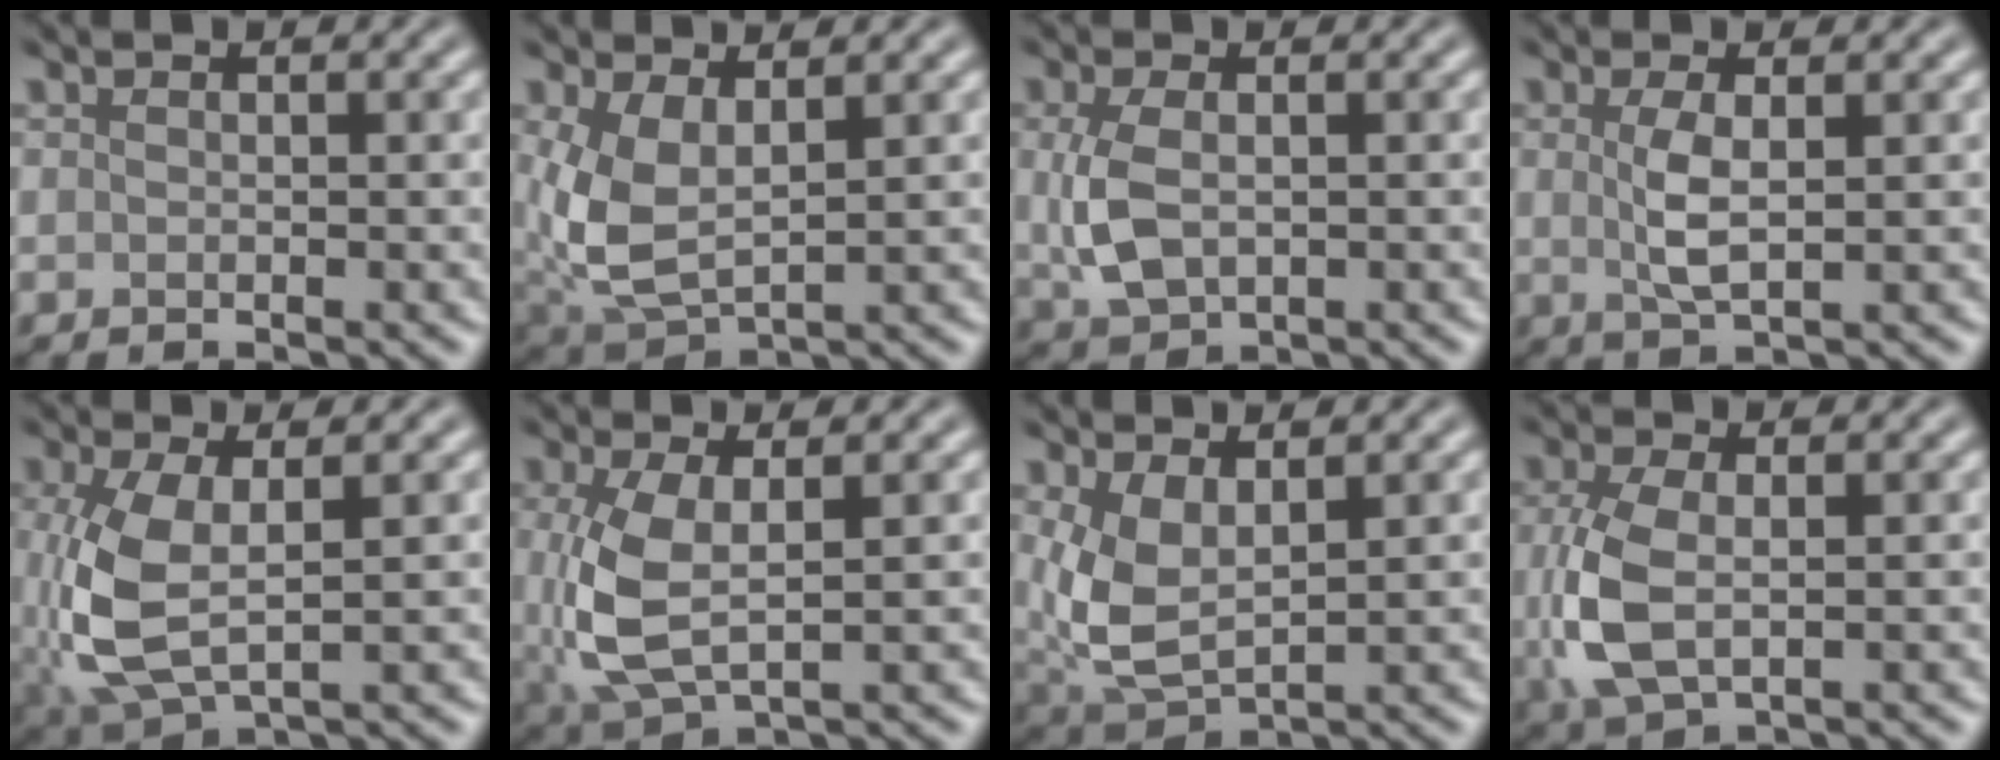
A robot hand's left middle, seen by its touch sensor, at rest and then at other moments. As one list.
[{"total": 5.1, "force": [0.9, 2.7, 4.2], "torque": [-0.108, -0.010, 0.025]}, {"total": 4.0, "force": [0.2, 2.5, 3.1], "torque": [-0.079, 0.000, 0.009]}, {"total": 2.8, "force": [0.4, 0.8, 2.6], "torque": [-0.060, -0.002, 0.009]}, {"total": 6.2, "force": [-0.1, 2.8, 5.5], "torque": [-0.137, -0.008, 0.003]}, {"total": 5.5, "force": [0.3, 2.5, 4.9], "torque": [-0.125, -0.009, 0.010]}, {"total": 4.8, "force": [1.2, 2.5, 3.9], "torque": [-0.099, -0.010, 0.030]}, {"total": 5.3, "force": [0.0, 2.9, 4.4], "torque": [-0.114, -0.005, 0.002]}]